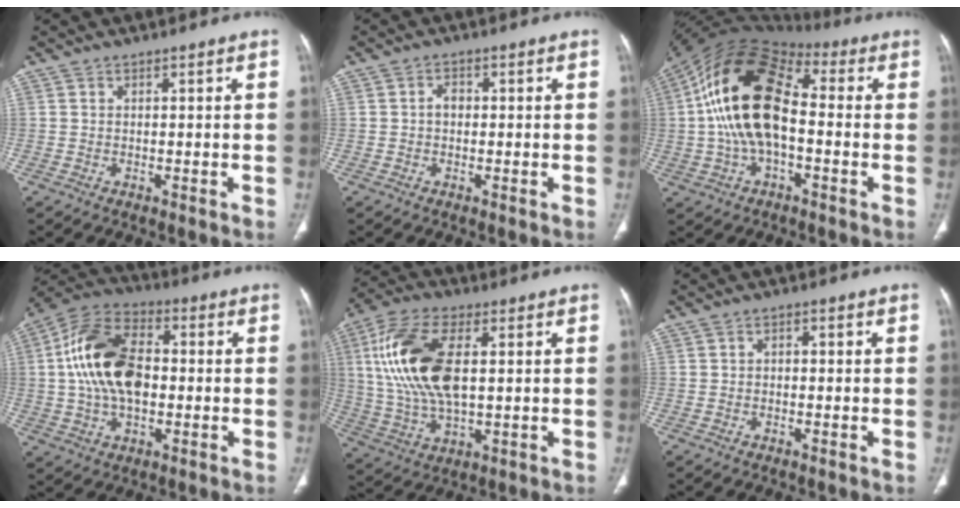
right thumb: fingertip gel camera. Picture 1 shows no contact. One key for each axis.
{"total": 2.0, "fx": -0.1, "fy": 1.5, "fz": 1.3, "tx": -0.014, "ty": 0.008, "tz": -0.005}
{"total": 19.0, "fx": -0.1, "fy": 10.5, "fz": 15.9, "tx": -0.303, "ty": 0.040, "tz": -0.010}
{"total": 17.3, "fx": 0.7, "fy": 10.5, "fz": 13.7, "tx": -0.250, "ty": 0.027, "tz": 0.006}
{"total": 18.1, "fx": 3.2, "fy": 8.9, "fz": 15.5, "tx": -0.322, "ty": 0.002, "tz": 0.063}
{"total": 1.1, "fx": -0.1, "fy": 0.8, "fz": 0.8, "tx": -0.007, "ty": 0.005, "tz": -0.006}